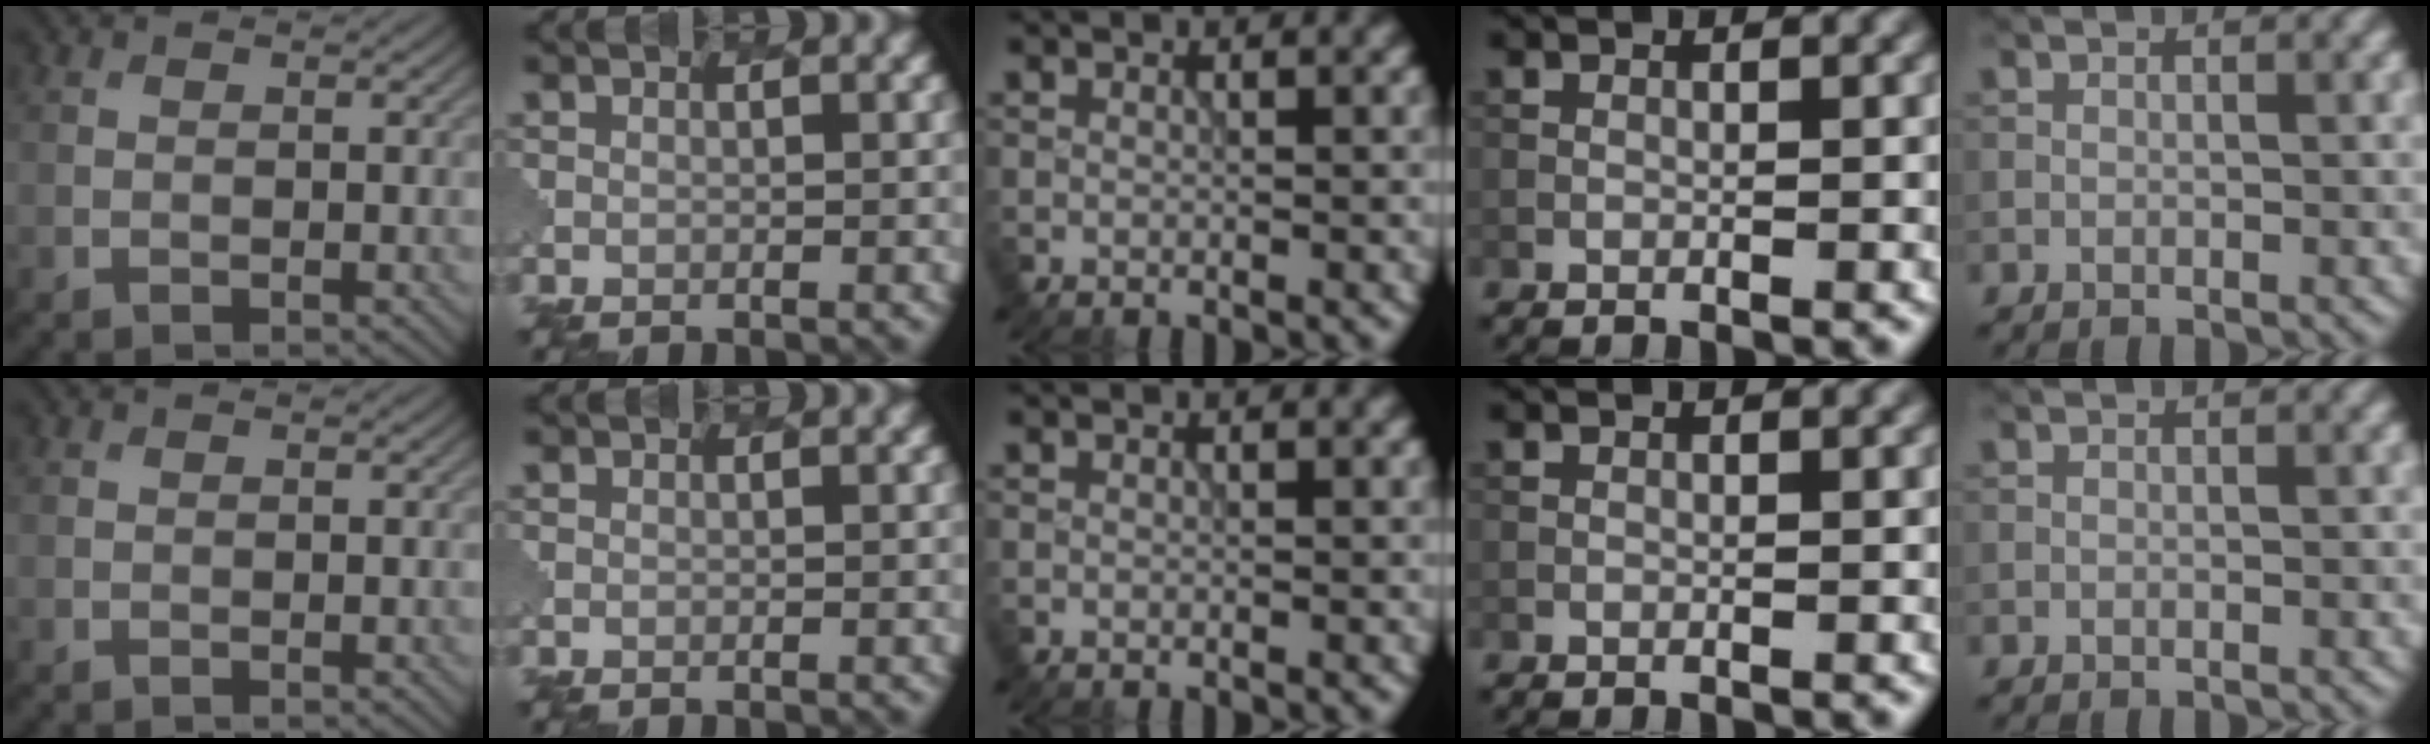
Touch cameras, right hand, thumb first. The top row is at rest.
{}